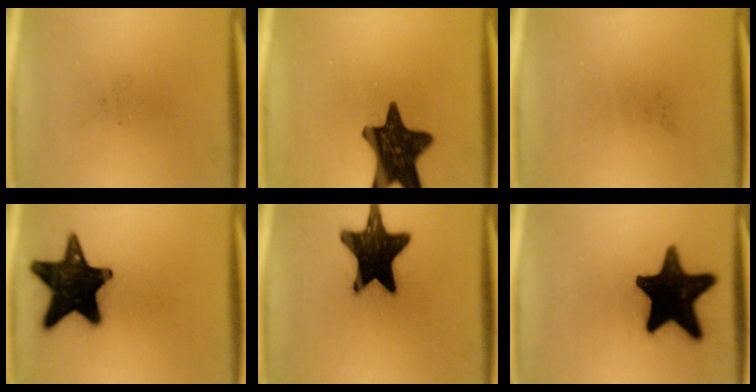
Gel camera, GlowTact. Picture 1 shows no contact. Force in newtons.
{"total": 15.6}
{"total": 0.0}
{"total": 19.4}
{"total": 19.6}
{"total": 19.8}